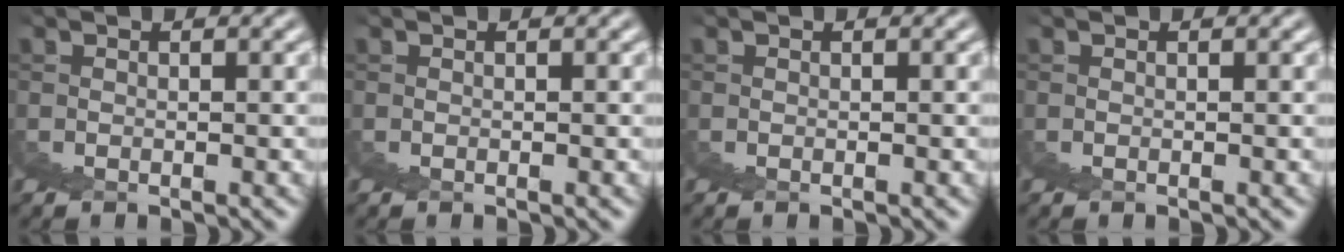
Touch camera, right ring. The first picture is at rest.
{"total": 0.0}
{"total": 0.0}
{"total": 0.0}